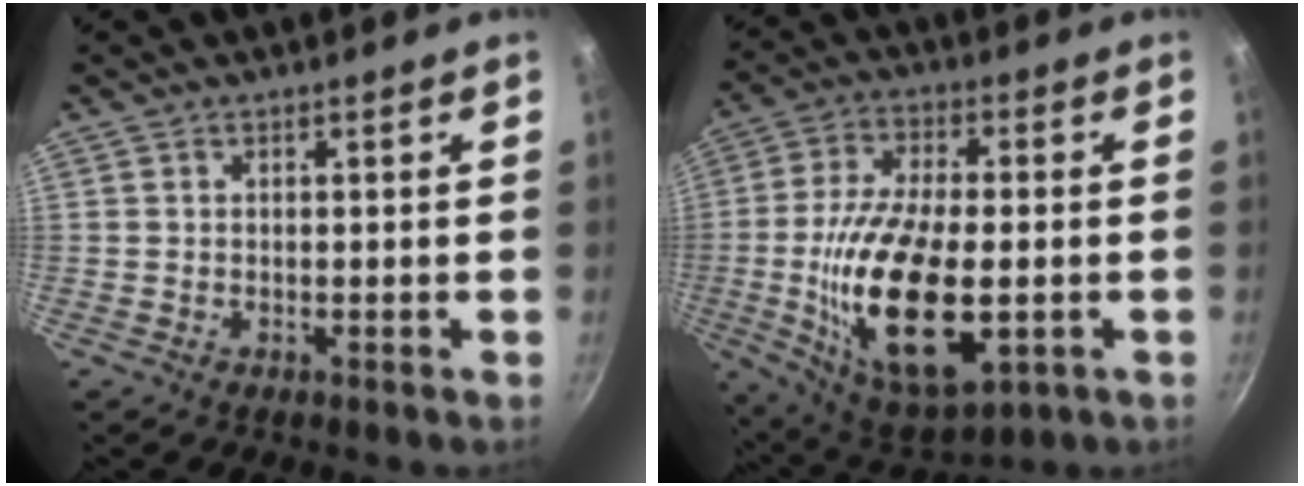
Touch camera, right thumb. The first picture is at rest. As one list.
[{"total": 22.6, "force": [-3.9, 10.4, 19.6], "torque": [-0.364, -0.005, -0.049]}]